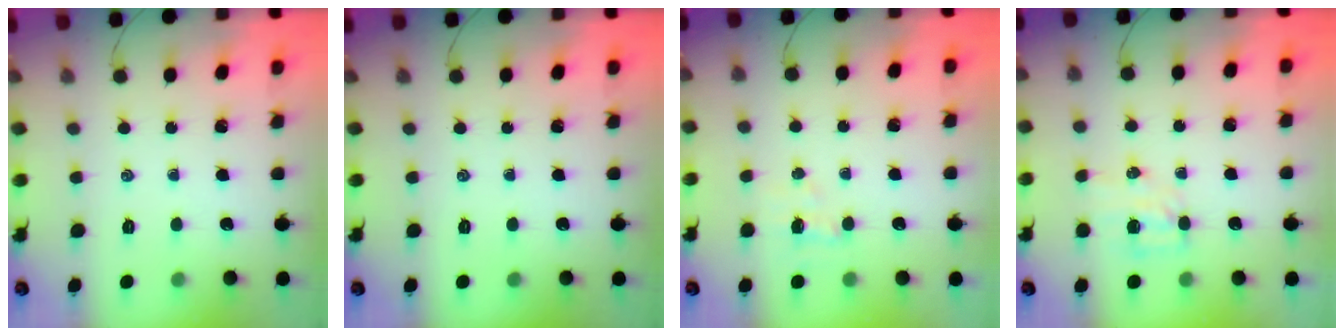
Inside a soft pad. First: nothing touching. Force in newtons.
{"total": 0.0}
{"total": 3.5, "press": 3.4, "slide": 0.8}
{"total": 4.6, "press": 4.5, "slide": 1.0}